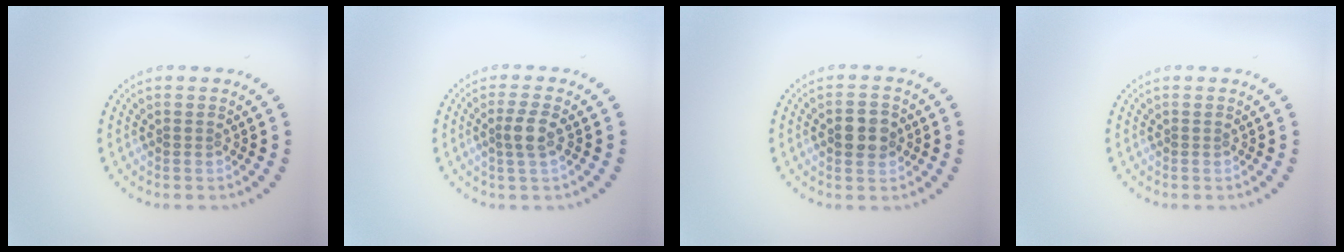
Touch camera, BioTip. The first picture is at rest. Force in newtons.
{"total": 2.0, "press": 1.8, "slide": 1.0}
{"total": 3.1, "press": 3.1, "slide": 0.2}
{"total": 0.0}